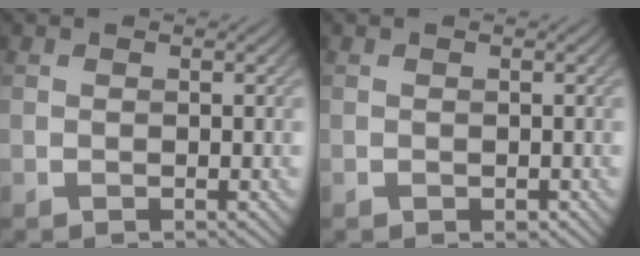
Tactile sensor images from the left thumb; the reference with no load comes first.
{"total": 0.7, "force": [-0.3, 0.5, 0.4], "torque": [-0.008, -0.003, -0.006]}